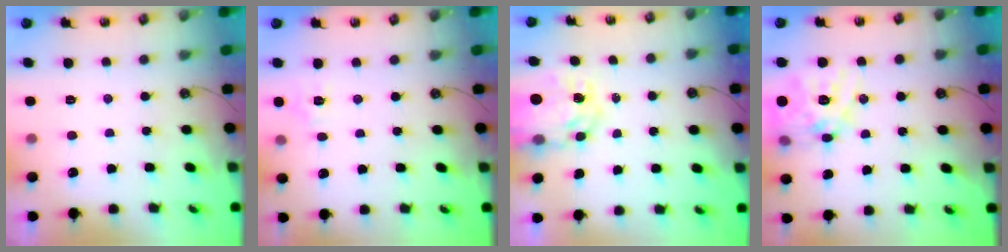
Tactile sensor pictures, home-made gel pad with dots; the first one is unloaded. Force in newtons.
{"total": 3.9, "press": 3.9, "slide": 0.5}
{"total": 10.5, "press": 10.5, "slide": 1.0}
{"total": 17.8, "press": 17.7, "slide": 1.6}